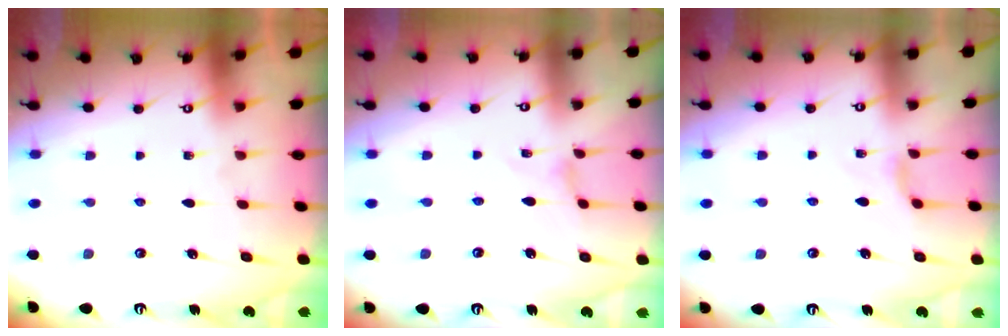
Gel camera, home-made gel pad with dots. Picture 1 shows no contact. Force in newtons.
{"total": 0.0}
{"total": 2.1, "press": 2.0, "slide": 0.5}